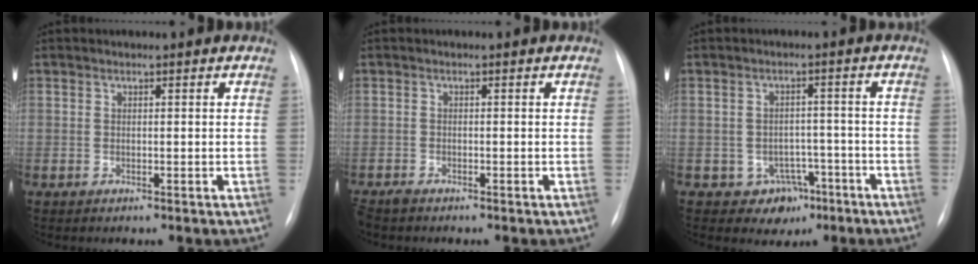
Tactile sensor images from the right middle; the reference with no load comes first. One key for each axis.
{"total": 1.8, "fx": -1.5, "fy": 0.5, "fz": 0.8, "tx": -0.018, "ty": -0.005, "tz": -0.025}
{"total": 5.0, "fx": -2.6, "fy": 4.1, "fz": 1.0, "tx": 0.002, "ty": 0.015, "tz": -0.026}